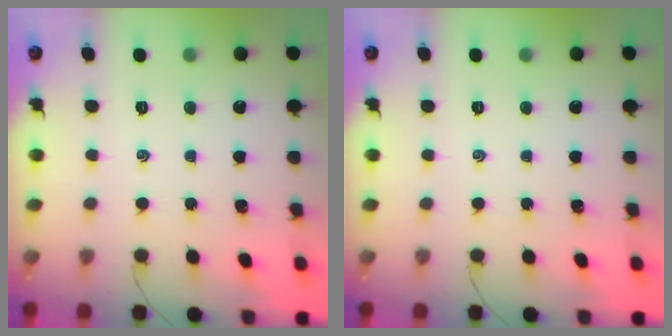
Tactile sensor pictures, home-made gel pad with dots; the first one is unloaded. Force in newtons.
{"total": 0.0}